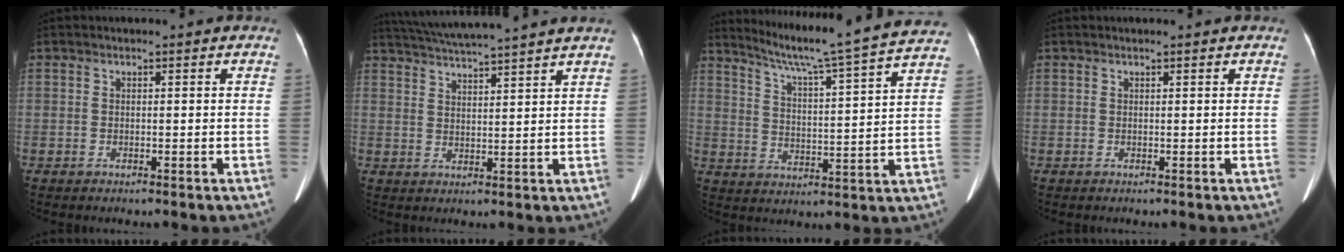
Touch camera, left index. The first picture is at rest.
{"total": 12.8, "force": [11.5, -1.4, 5.4], "torque": [-0.102, 0.012, 0.166]}
{"total": 20.5, "force": [18.2, -2.0, 9.1], "torque": [-0.155, -0.038, 0.243]}
{"total": 0.8, "force": [0.8, 0.0, 0.3], "torque": [-0.006, 0.010, 0.011]}